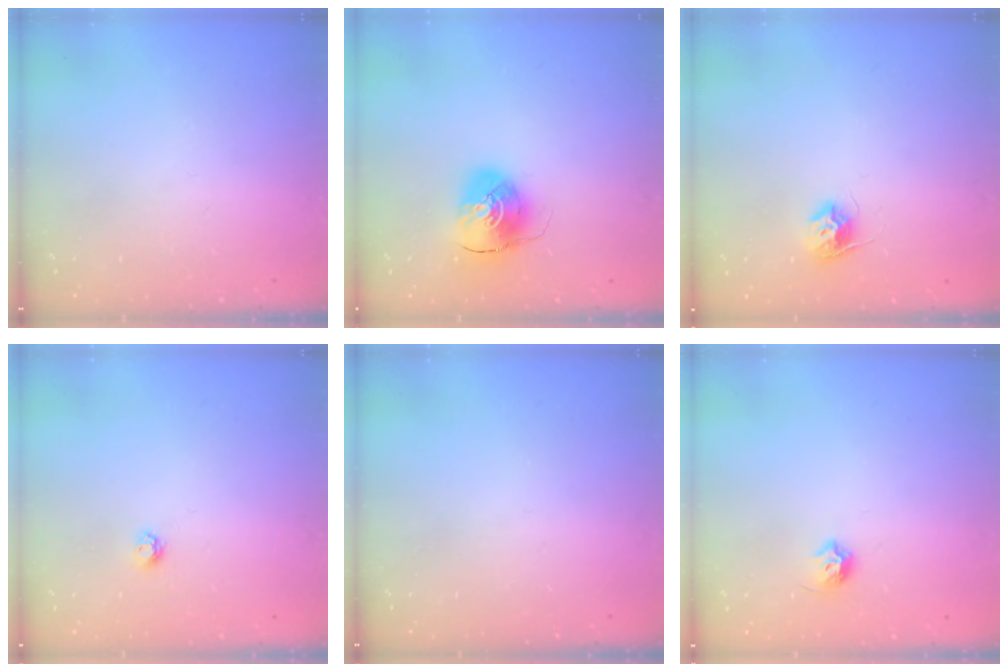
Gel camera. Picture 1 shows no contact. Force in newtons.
{"total": 10.1, "press": 10.1, "slide": 0.7}
{"total": 8.3, "press": 8.2, "slide": 0.6}
{"total": 3.8, "press": 3.8, "slide": 0.5}
{"total": 0.0}
{"total": 5.6, "press": 5.5, "slide": 1.3}